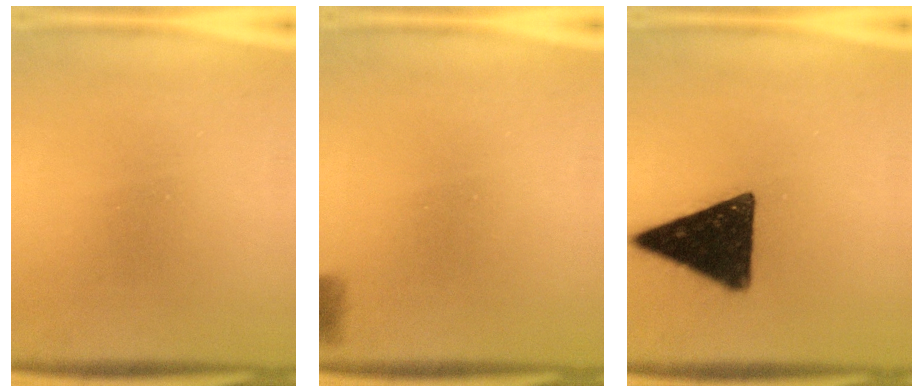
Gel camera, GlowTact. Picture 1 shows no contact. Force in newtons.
{"total": 2.9}
{"total": 15.6}